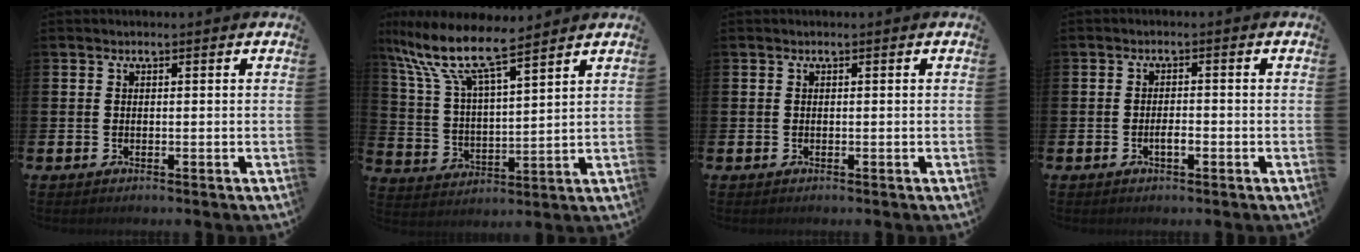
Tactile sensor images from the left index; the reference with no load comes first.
{"total": 10.5, "force": [9.0, 1.9, 5.1], "torque": [-0.139, -0.047, 0.156]}
{"total": 0.0}
{"total": 1.6, "force": [-0.6, 0.6, 1.4], "torque": [-0.022, -0.001, -0.013]}